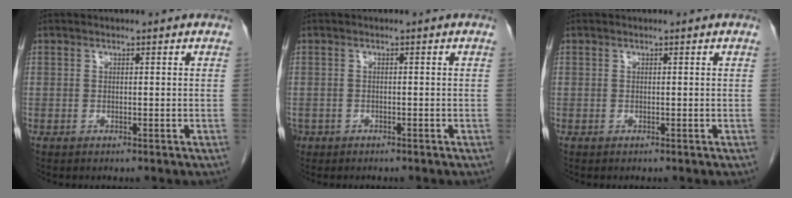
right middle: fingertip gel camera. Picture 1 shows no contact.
{"total": 2.7, "force": [-2.1, 1.7, 0.6], "torque": [-0.016, -0.001, -0.035]}
{"total": 0.0}